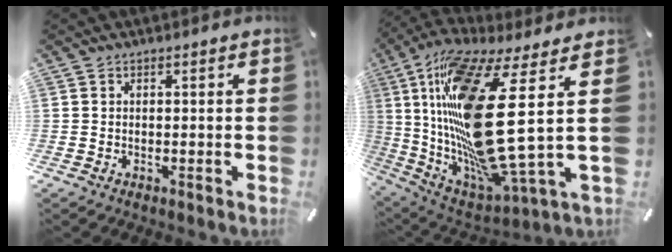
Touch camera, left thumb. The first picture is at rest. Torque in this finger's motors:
{"motor_torque": [1.61, 1.60, 2.52, 0.25, 1.06]}